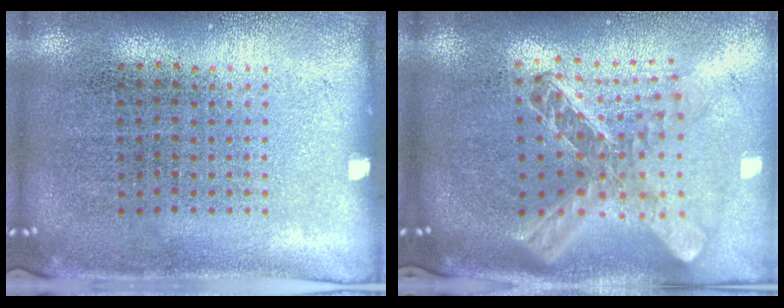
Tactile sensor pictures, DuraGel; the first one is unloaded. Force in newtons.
{"total": 2.5, "press": 2.0, "slide": 1.6}